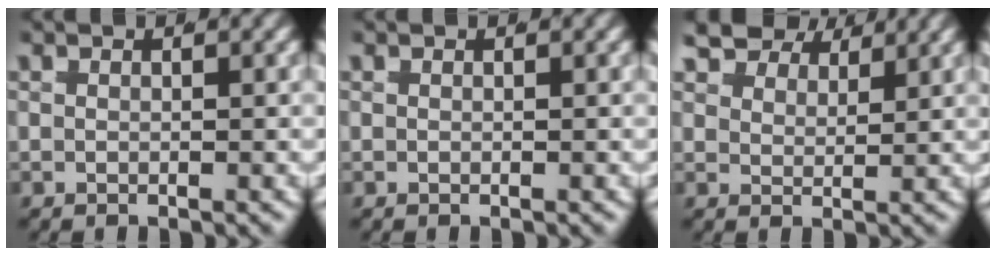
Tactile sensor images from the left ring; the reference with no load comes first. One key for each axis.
{"total": 0.0}
{"total": 6.4, "fx": 4.9, "fy": 3.0, "fz": 2.8, "tx": -0.040, "ty": 0.011, "tz": 0.071}